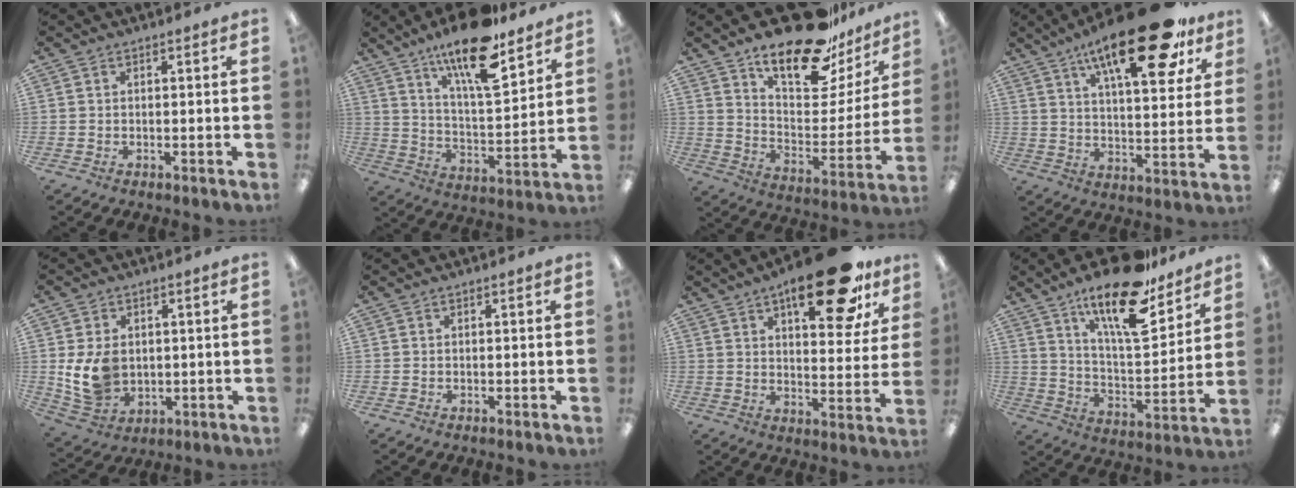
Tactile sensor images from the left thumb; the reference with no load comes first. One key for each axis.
{"total": 18.0, "fx": 12.9, "fy": 5.1, "fz": 11.4, "tx": -0.197, "ty": -0.072, "tz": 0.212}
{"total": 20.7, "fx": 16.6, "fy": 7.2, "fz": 10.0, "tx": -0.154, "ty": -0.116, "tz": 0.282}
{"total": 23.3, "fx": 15.0, "fy": 7.4, "fz": 16.2, "tx": -0.243, "ty": -0.079, "tz": 0.237}
{"total": 10.0, "fx": 0.6, "fy": 7.9, "fz": 6.2, "tx": -0.139, "ty": 0.005, "tz": 0.014}
{"total": 0.0}
{"total": 21.4, "fx": 13.3, "fy": 8.0, "fz": 14.7, "tx": -0.195, "ty": -0.071, "tz": 0.206}
{"total": 20.6, "fx": 14.6, "fy": 6.7, "fz": 13.0, "tx": -0.219, "ty": -0.090, "tz": 0.244}